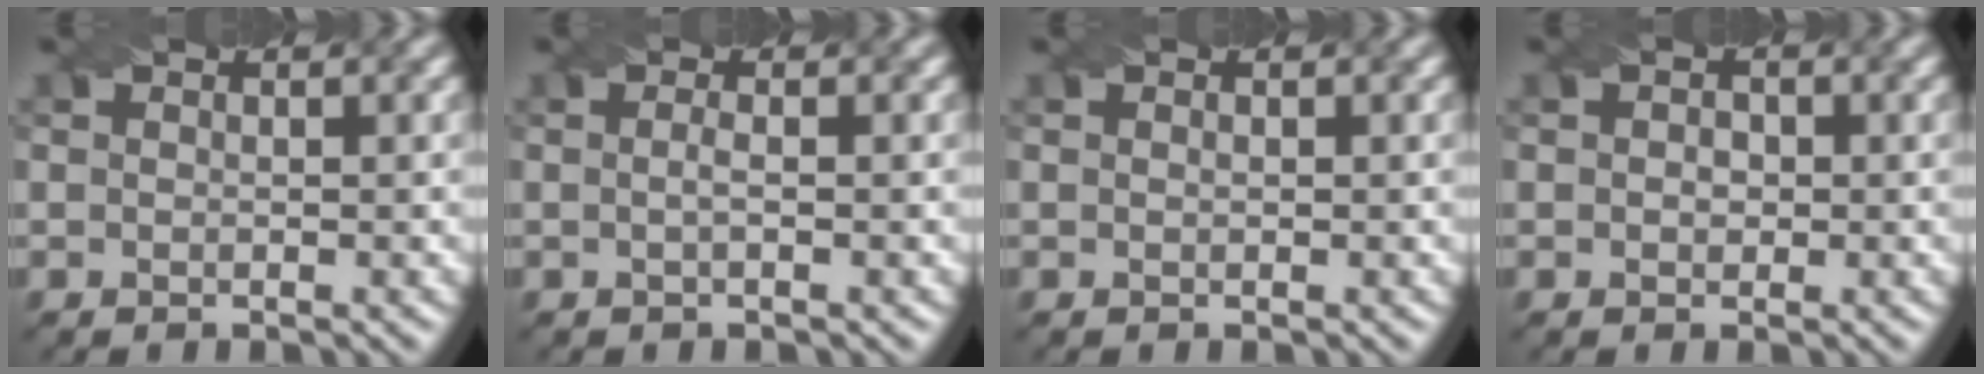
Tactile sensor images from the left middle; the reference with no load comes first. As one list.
[{"total": 0.9, "force": [-0.2, 0.2, 0.9], "torque": [-0.017, 0.001, -0.004]}, {"total": 0.0}, {"total": 1.1, "force": [0.0, 0.9, 0.6], "torque": [-0.010, 0.000, -0.002]}]